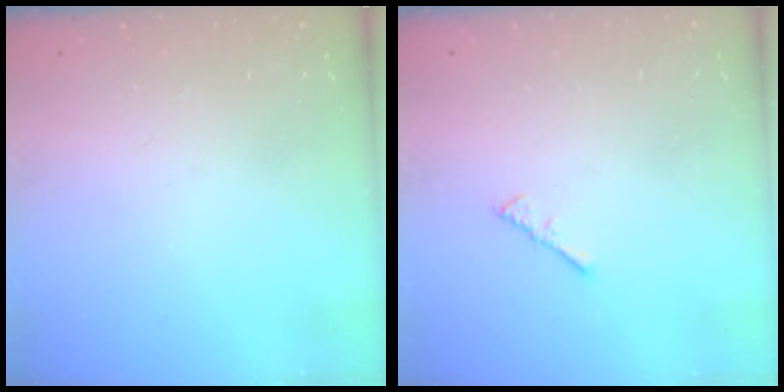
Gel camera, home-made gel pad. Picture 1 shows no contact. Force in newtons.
{"total": 2.2, "press": 2.1, "slide": 0.5}